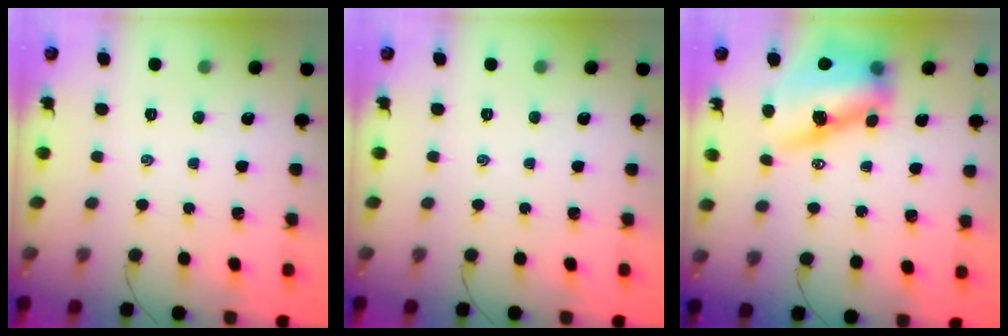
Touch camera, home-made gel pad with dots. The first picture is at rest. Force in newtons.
{"total": 0.0}
{"total": 12.8, "press": 12.4, "slide": 3.5}